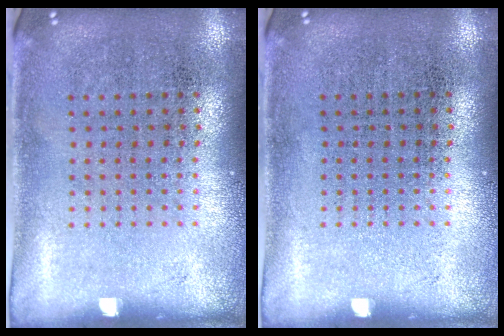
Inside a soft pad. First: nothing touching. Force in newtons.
{"total": 0.0}